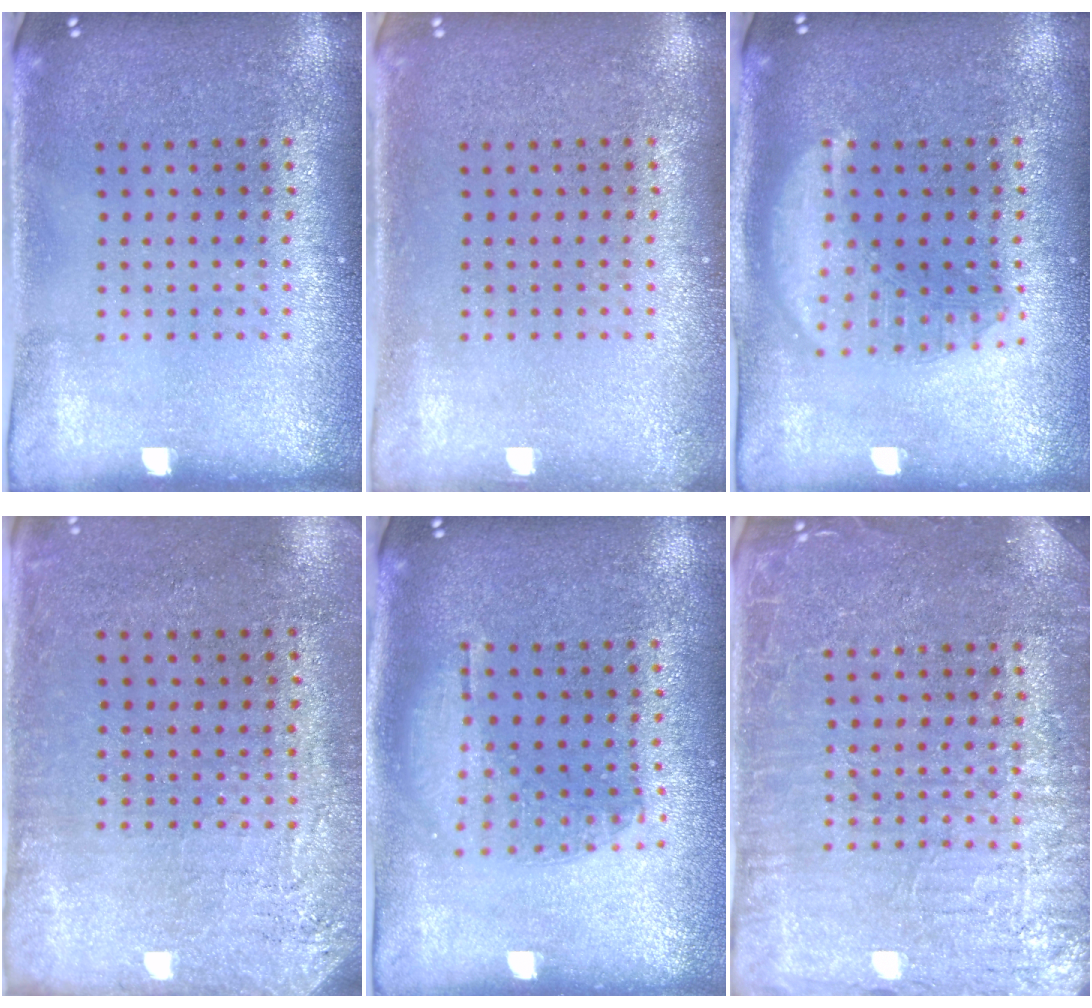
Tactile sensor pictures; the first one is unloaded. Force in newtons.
{"total": 0.6, "press": 0.6, "slide": 0.0}
{"total": 2.9, "press": 2.9, "slide": 0.3}
{"total": 2.7, "press": 2.3, "slide": 1.4}
{"total": 1.1, "press": 1.0, "slide": 0.4}
{"total": 4.0, "press": 3.9, "slide": 0.7}